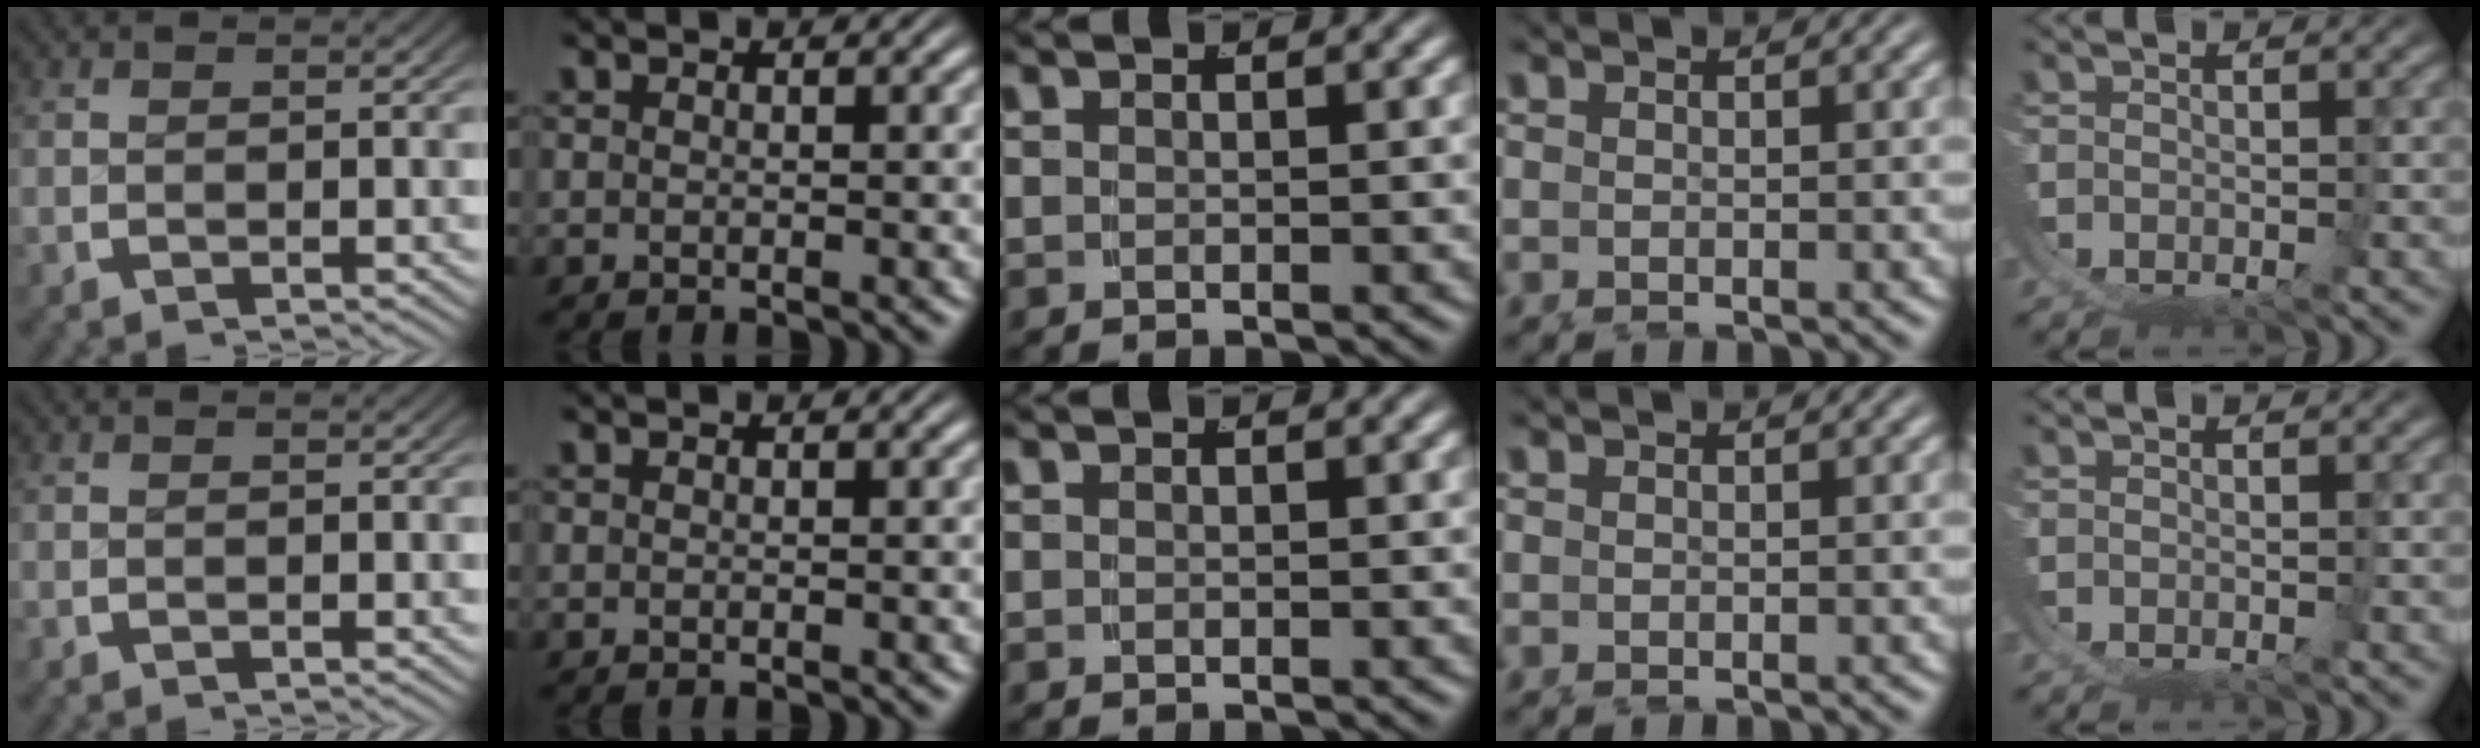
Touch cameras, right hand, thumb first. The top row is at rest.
{}